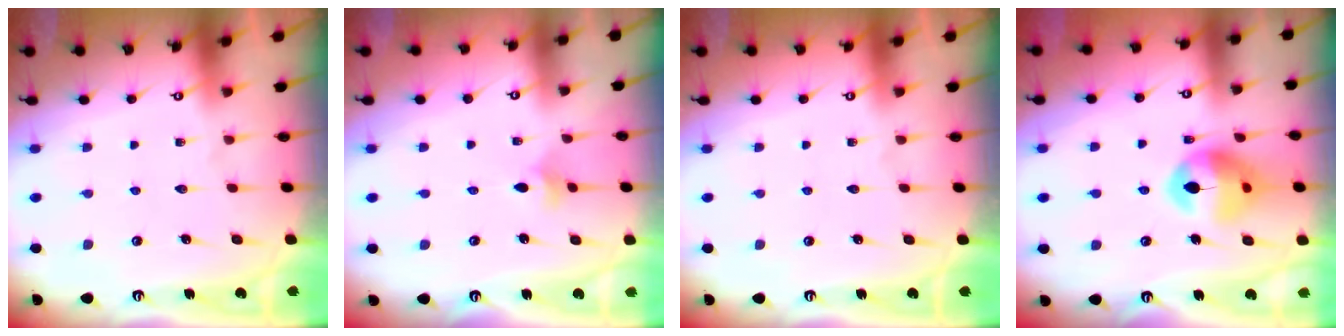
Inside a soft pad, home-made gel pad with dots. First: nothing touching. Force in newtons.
{"total": 3.5, "press": 3.4, "slide": 0.8}
{"total": 0.0}
{"total": 13.7, "press": 13.6, "slide": 1.9}